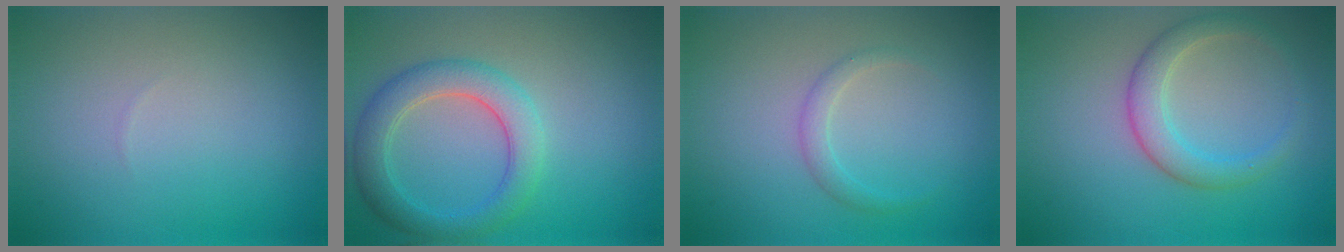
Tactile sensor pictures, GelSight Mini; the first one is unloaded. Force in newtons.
{"total": 4.3, "press": 4.3, "slide": 0.2}
{"total": 1.3, "press": 1.3, "slide": 0.0}
{"total": 3.1, "press": 3.1, "slide": 0.1}